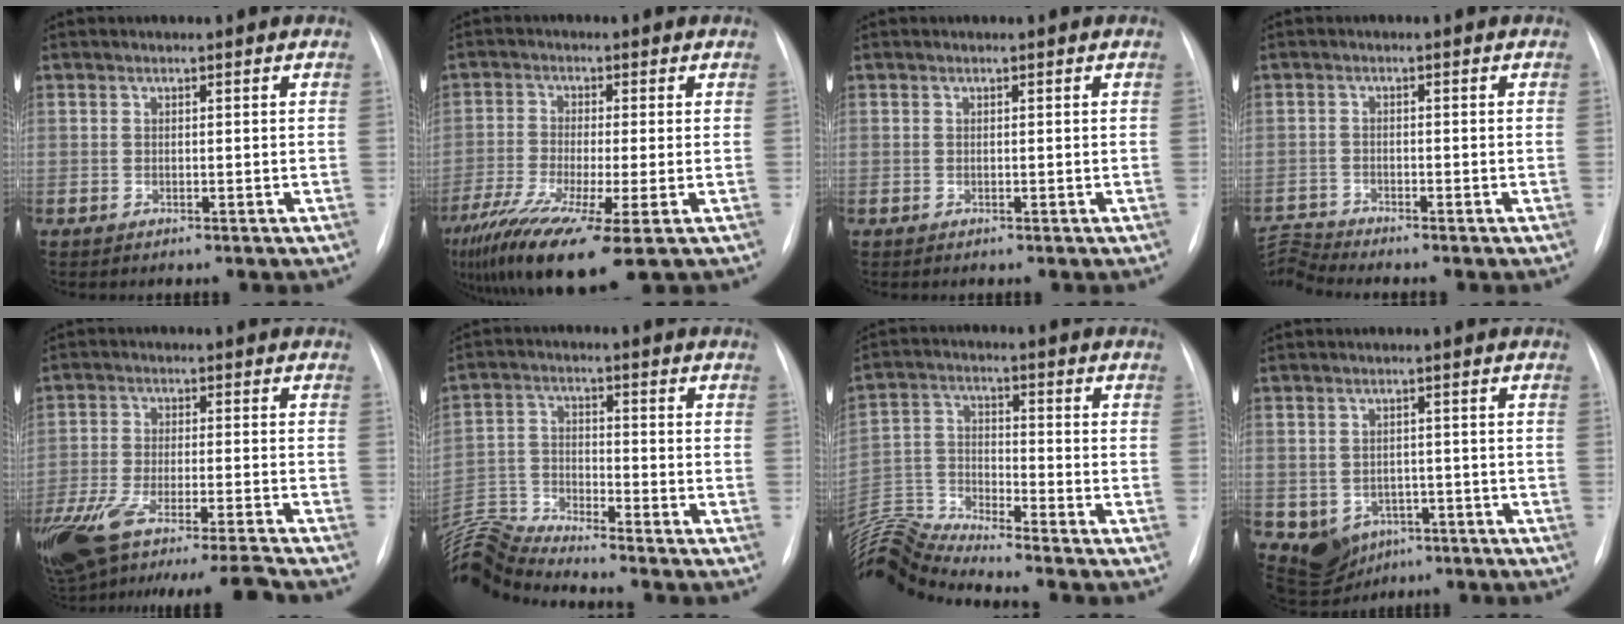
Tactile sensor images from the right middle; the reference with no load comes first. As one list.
[{"total": 13.7, "force": [-8.1, 1.2, 11.0], "torque": [-0.206, -0.039, -0.139]}, {"total": 0.0}, {"total": 4.2, "force": [-3.5, -2.1, -0.9], "torque": [0.003, -0.012, -0.069]}, {"total": 17.6, "force": [-14.5, 0.3, 9.9], "torque": [-0.184, -0.034, -0.239]}, {"total": 10.4, "force": [-10.0, -2.3, 1.3], "torque": [-0.041, 0.004, -0.200]}, {"total": 11.1, "force": [-10.6, -2.7, 1.7], "torque": [-0.046, 0.008, -0.209]}, {"total": 7.2, "force": [-3.4, 6.0, 2.2], "torque": [-0.042, 0.013, -0.036]}]